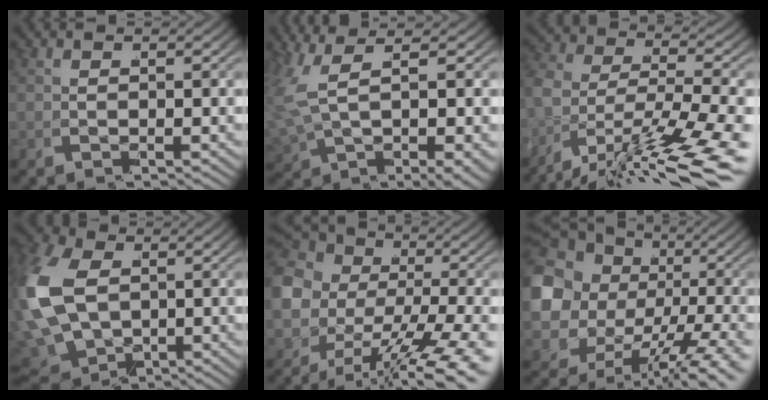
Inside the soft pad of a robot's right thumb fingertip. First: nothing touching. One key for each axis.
{"total": 7.3, "fx": 2.5, "fy": 3.0, "fz": 6.2, "tx": -0.119, "ty": 0.004, "tz": 0.050}
{"total": 10.3, "fx": -4.9, "fy": 5.1, "fz": 7.4, "tx": -0.132, "ty": -0.045, "tz": -0.050}
{"total": 12.3, "fx": -0.3, "fy": 9.5, "fz": 7.7, "tx": -0.211, "ty": -0.054, "tz": 0.028}
{"total": 12.1, "fx": -0.2, "fy": 9.2, "fz": 7.9, "tx": -0.153, "ty": -0.029, "tz": 0.010}
{"total": 12.9, "fx": -1.2, "fy": 10.6, "fz": 7.3, "tx": -0.174, "ty": -0.058, "tz": 0.012}